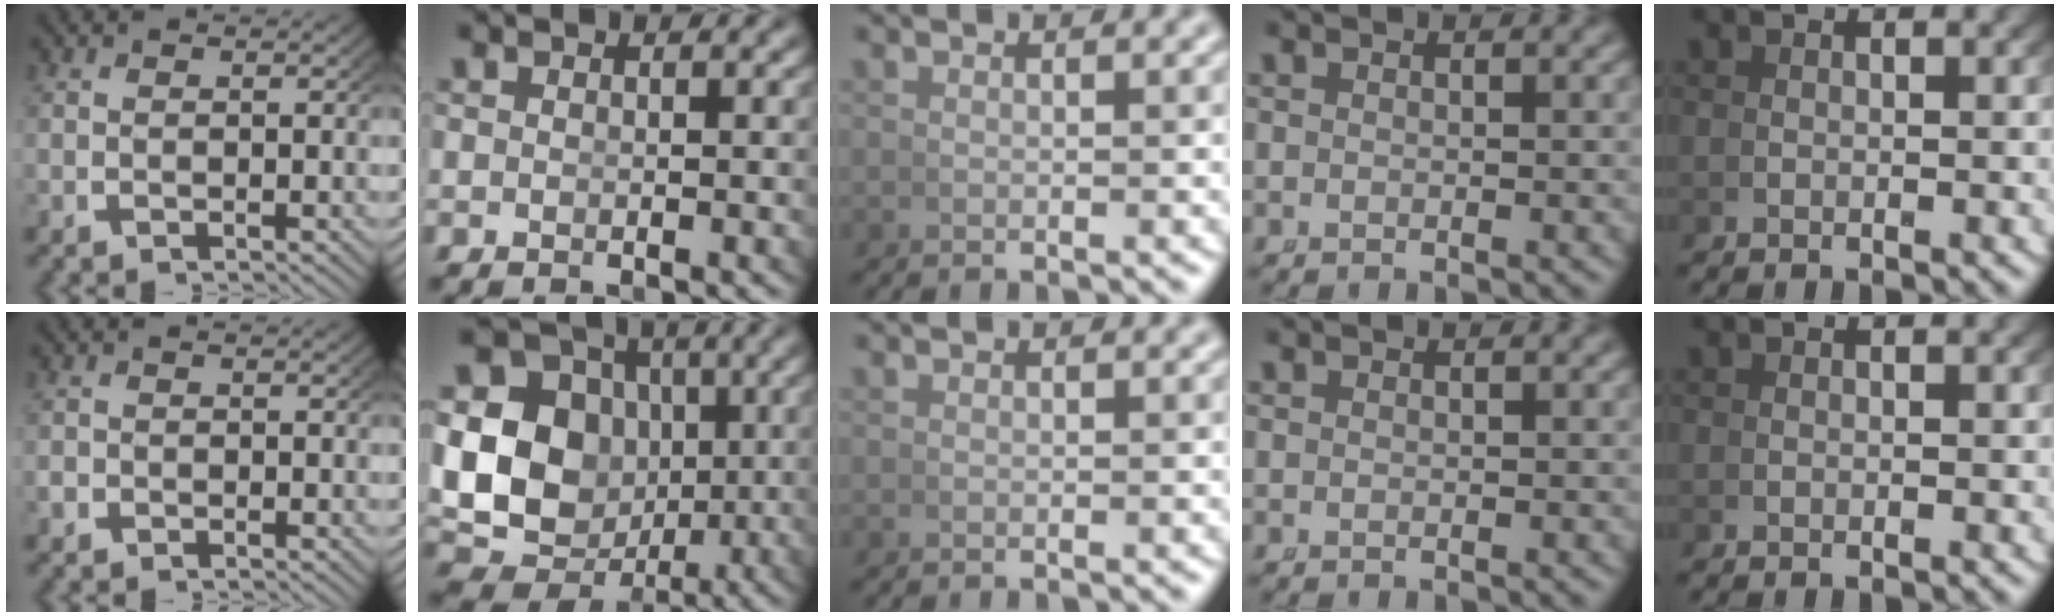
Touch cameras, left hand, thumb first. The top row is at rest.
{"thumb": {"total": 1.0, "force": [-0.5, 0.8, 0.2], "torque": [-0.009, -0.004, -0.012]}, "index": {"total": 17.3, "force": [-0.9, 14.6, 9.1], "torque": [-0.178, -0.047, -0.008]}}